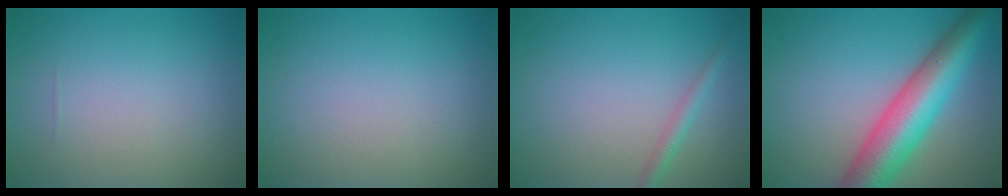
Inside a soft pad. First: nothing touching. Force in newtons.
{"total": 0.0}
{"total": 1.4, "press": 1.4, "slide": 0.0}
{"total": 9.2, "press": 9.2, "slide": 0.2}